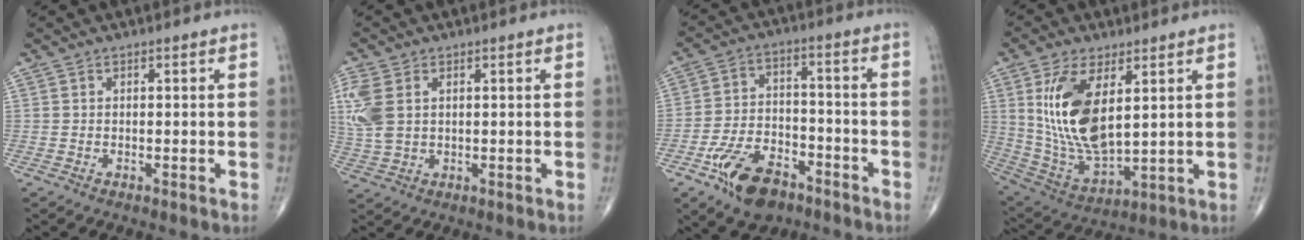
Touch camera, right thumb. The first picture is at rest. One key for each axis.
{"total": 8.1, "fx": 1.9, "fy": 5.2, "fz": 5.9, "tx": -0.161, "ty": 0.006, "tz": 0.047}
{"total": 12.6, "fx": -7.5, "fy": 7.0, "fz": 7.4, "tx": -0.113, "ty": 0.044, "tz": -0.130}
{"total": 16.5, "fx": 4.4, "fy": 7.6, "fz": 13.9, "tx": -0.268, "ty": -0.026, "tz": 0.101}